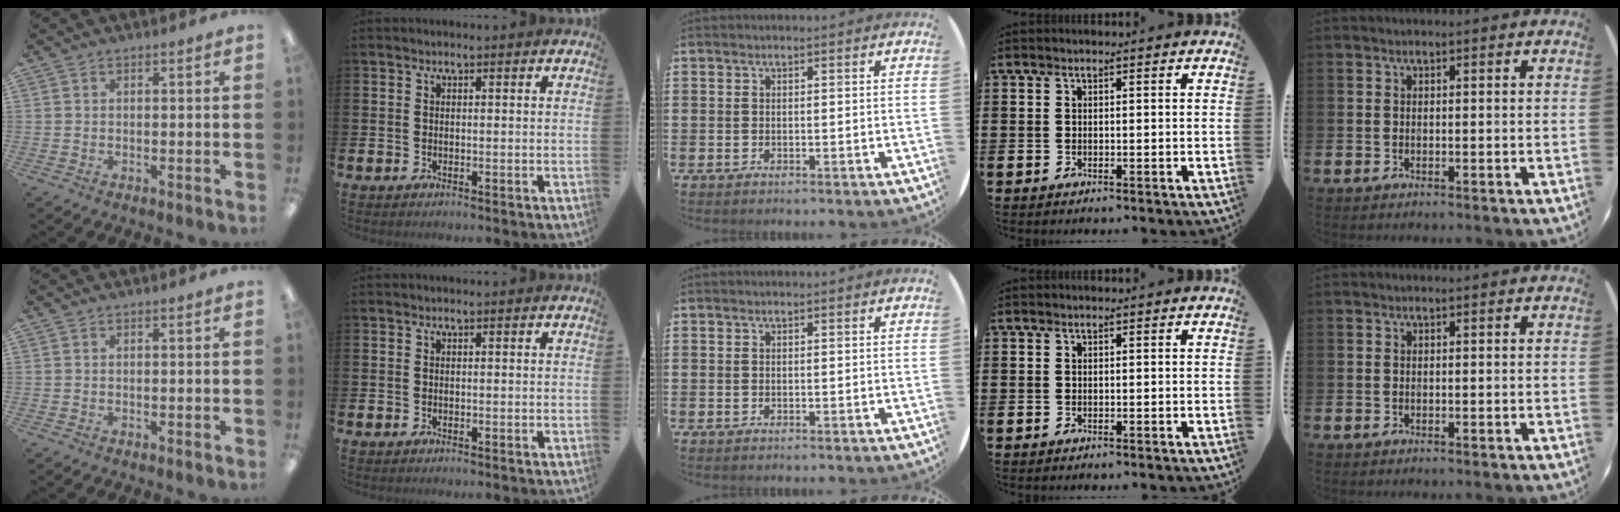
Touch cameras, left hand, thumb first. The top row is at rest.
{}